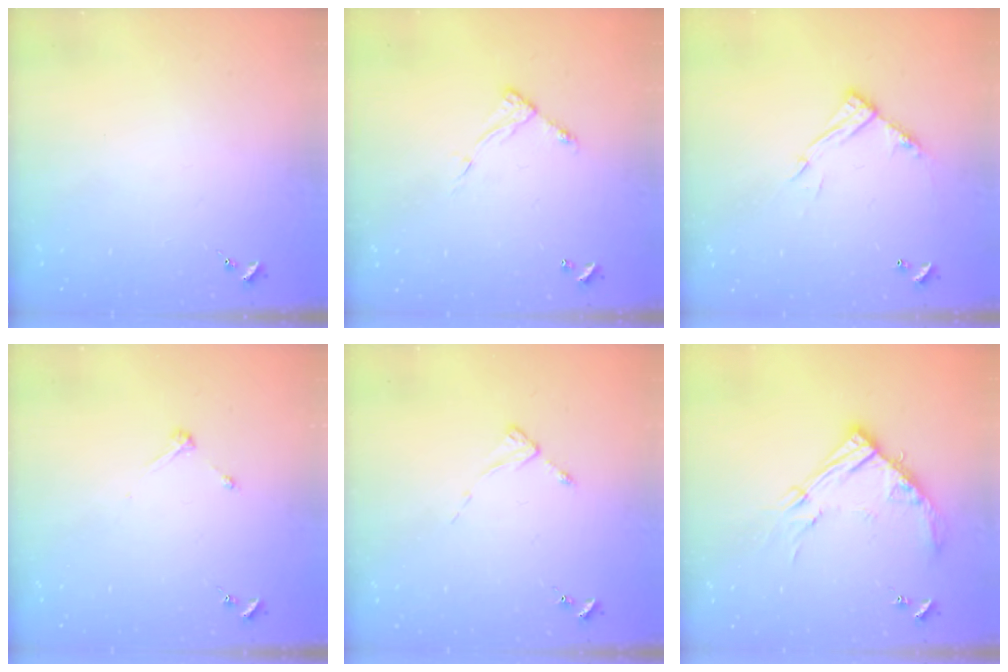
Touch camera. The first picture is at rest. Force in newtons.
{"total": 6.4, "press": 6.4, "slide": 0.6}
{"total": 11.5, "press": 11.4, "slide": 0.8}
{"total": 3.2, "press": 3.2, "slide": 0.4}
{"total": 2.5, "press": 2.5, "slide": 0.3}
{"total": 15.1, "press": 15.1, "slide": 1.5}